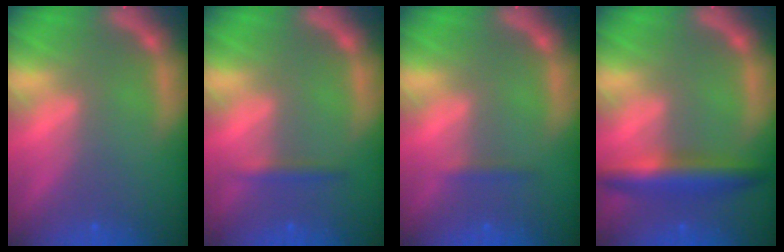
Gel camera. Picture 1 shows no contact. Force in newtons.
{"total": 1.4}
{"total": 0.9}
{"total": 5.0}